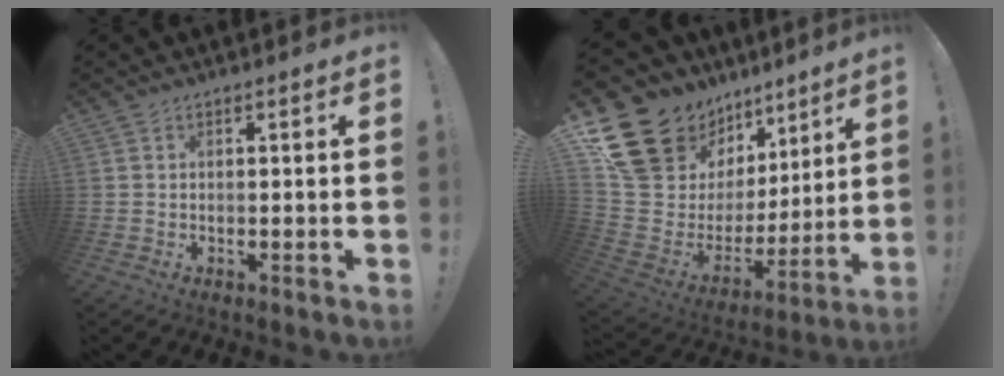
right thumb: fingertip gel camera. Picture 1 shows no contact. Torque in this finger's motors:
{"motor_torque": [1.68, 1.97, -0.20, 0.16, 0.00]}